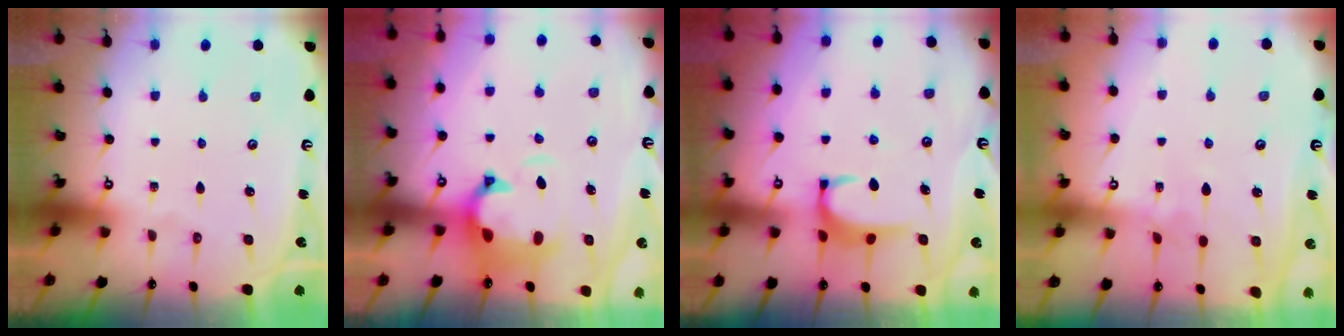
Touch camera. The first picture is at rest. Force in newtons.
{"total": 1.6, "press": 0.9, "slide": 1.4}
{"total": 2.9, "press": 2.8, "slide": 0.5}
{"total": 2.4, "press": 2.4, "slide": 0.3}